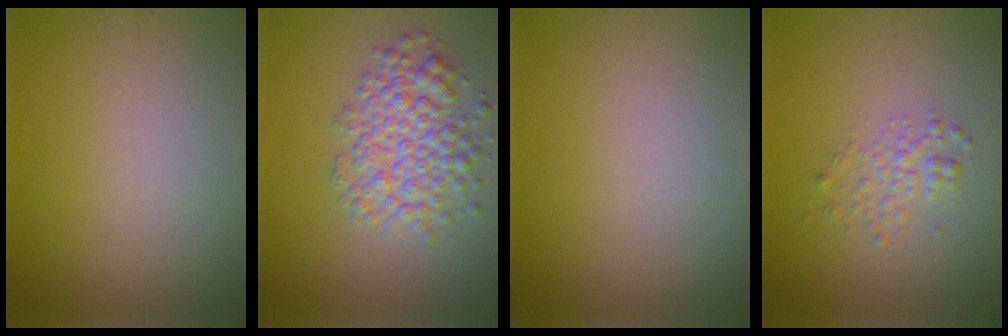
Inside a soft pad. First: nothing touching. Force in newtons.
{"total": 5.1, "press": 5.1, "slide": 0.2}
{"total": 0.0}
{"total": 1.7, "press": 1.7, "slide": 0.1}